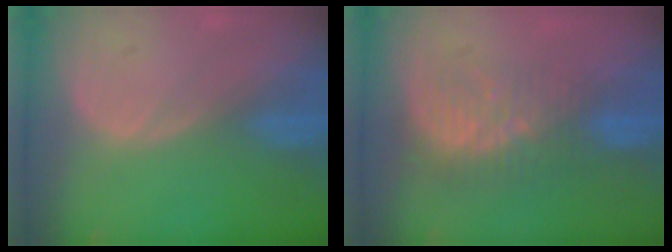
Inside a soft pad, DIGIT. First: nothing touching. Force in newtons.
{"total": 7.5, "press": 6.9, "slide": 3.0}